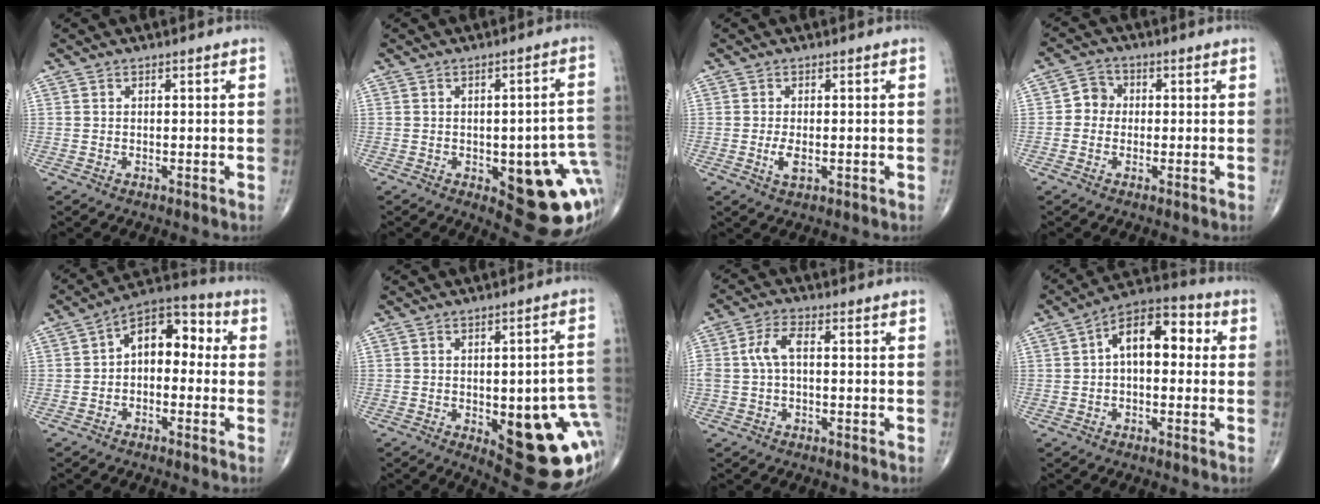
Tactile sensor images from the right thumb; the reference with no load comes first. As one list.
[{"total": 18.0, "force": [-3.8, 6.8, 16.2], "torque": [-0.149, 0.015, -0.018]}, {"total": 2.8, "force": [-0.5, 1.3, 2.4], "torque": [-0.051, -0.006, -0.010]}, {"total": 3.9, "force": [-0.2, 3.6, 1.5], "torque": [-0.002, 0.010, -0.015]}, {"total": 10.0, "force": [0.2, 6.3, 7.7], "torque": [-0.083, 0.041, -0.018]}, {"total": 20.4, "force": [-4.3, 7.3, 18.6], "torque": [-0.187, 0.009, -0.022]}, {"total": 5.0, "force": [0.2, 2.5, 4.4], "torque": [-0.104, 0.018, 0.001]}, {"total": 11.3, "force": [1.4, 6.3, 9.3], "torque": [-0.120, 0.037, 0.008]}]